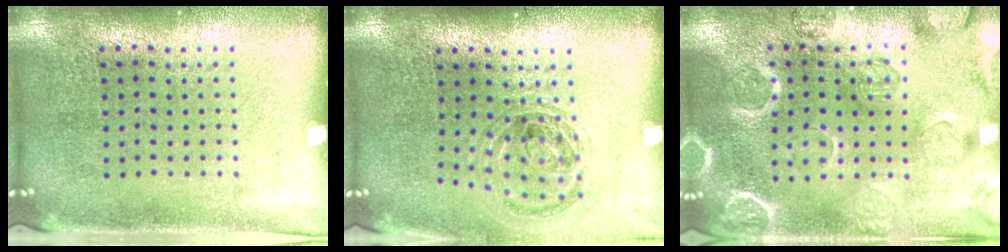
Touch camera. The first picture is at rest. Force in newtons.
{"total": 0.9, "press": 0.9, "slide": 0.3}
{"total": 2.9, "press": 2.8, "slide": 0.3}